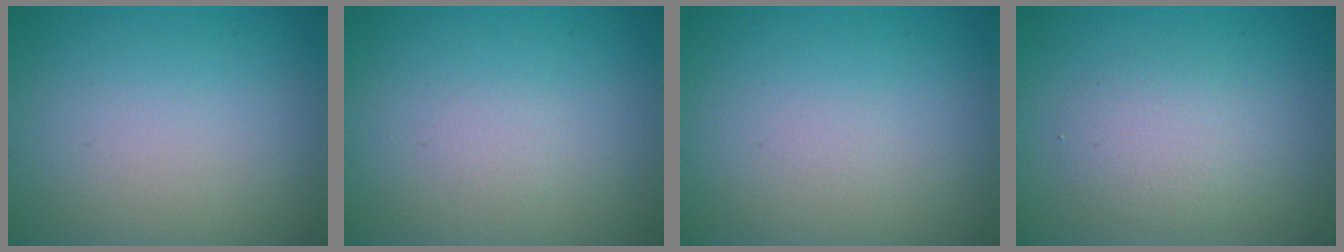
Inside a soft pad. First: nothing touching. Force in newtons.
{"total": 0.6, "press": 0.6, "slide": 0.1}
{"total": 0.0}
{"total": 2.4, "press": 2.4, "slide": 0.1}